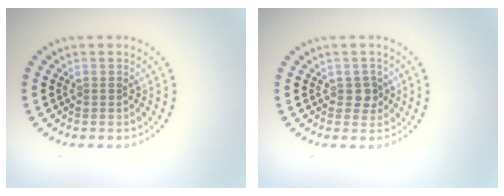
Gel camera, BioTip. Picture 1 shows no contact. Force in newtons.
{"total": 1.3, "press": 1.2, "slide": 0.5}